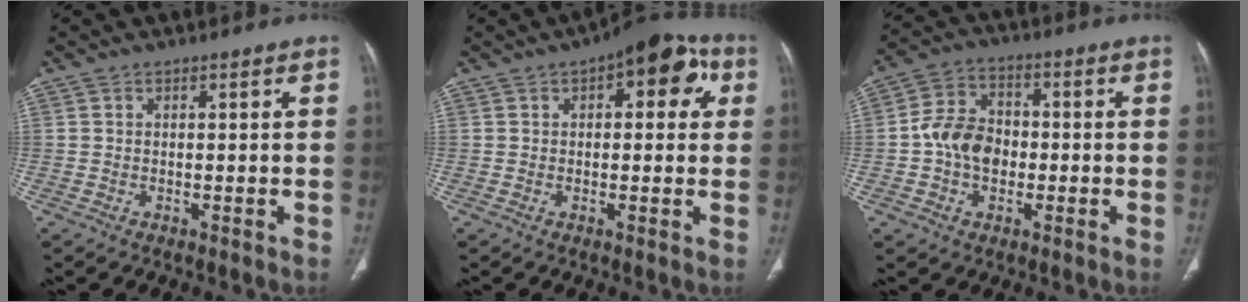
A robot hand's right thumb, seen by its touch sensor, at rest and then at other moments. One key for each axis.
{"total": 11.6, "fx": 4.3, "fy": 5.5, "fz": 9.3, "tx": -0.077, "ty": 0.021, "tz": 0.044}
{"total": 9.4, "fx": -0.9, "fy": 7.1, "fz": 6.2, "tx": -0.090, "ty": 0.019, "tz": -0.024}